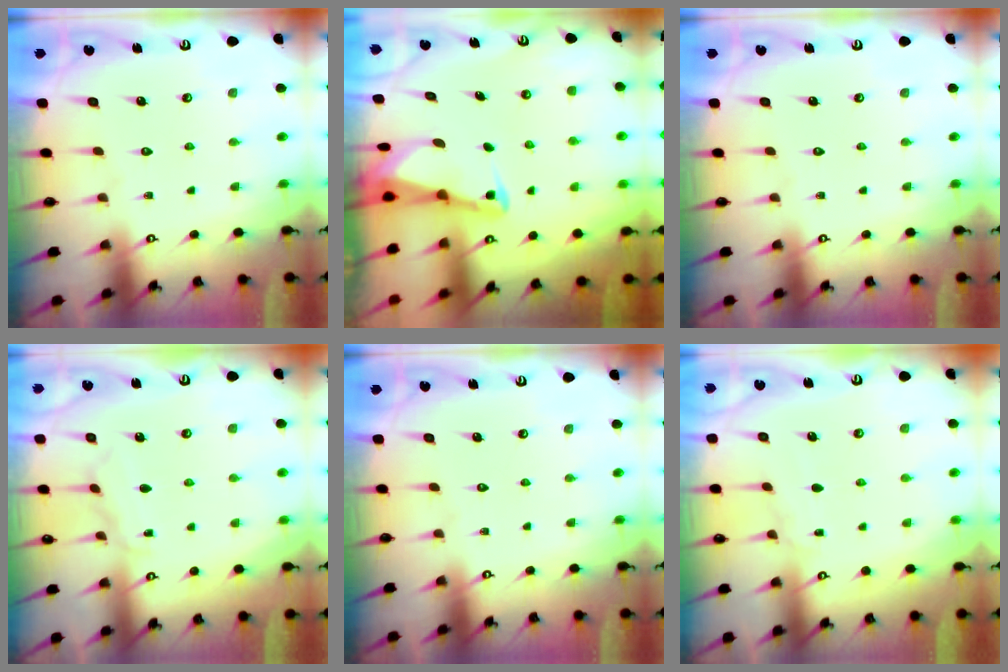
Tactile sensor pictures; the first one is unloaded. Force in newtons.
{"total": 2.3, "press": 2.3, "slide": 0.3}
{"total": 0.0}
{"total": 5.0, "press": 5.0, "slide": 0.6}
{"total": 0.0}
{"total": 4.7, "press": 4.6, "slide": 0.6}